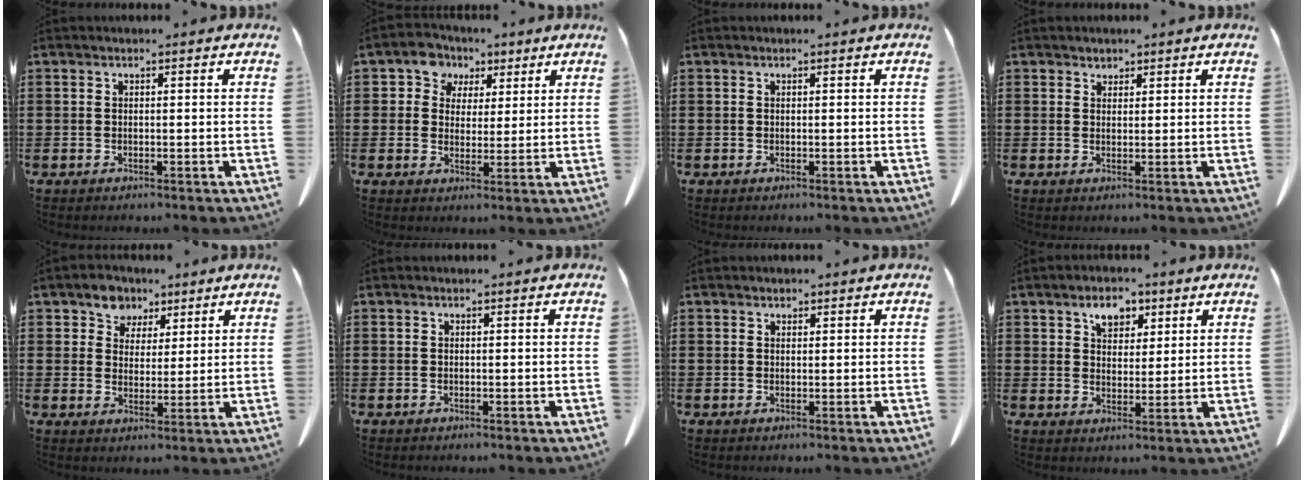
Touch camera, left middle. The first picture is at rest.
{"total": 5.5, "force": [2.9, 4.5, 1.0], "torque": [-0.049, 0.009, 0.051]}
{"total": 0.0}
{"total": 1.4, "force": [1.2, 0.6, 0.1], "torque": [-0.004, 0.002, 0.024]}
{"total": 5.1, "force": [3.6, 3.6, 0.6], "torque": [-0.038, -0.001, 0.064]}
{"total": 0.0}
{"total": 0.9, "force": [0.8, 0.5, 0.1], "torque": [-0.005, 0.002, 0.016]}
{"total": 4.7, "force": [3.0, 3.0, 2.1], "torque": [-0.031, 0.003, 0.049]}